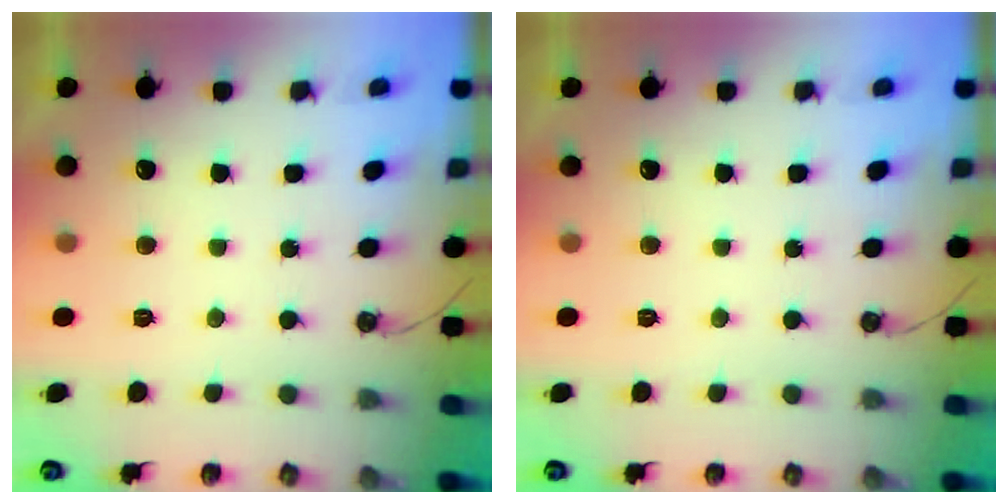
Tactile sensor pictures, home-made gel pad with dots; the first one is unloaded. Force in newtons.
{"total": 0.0}